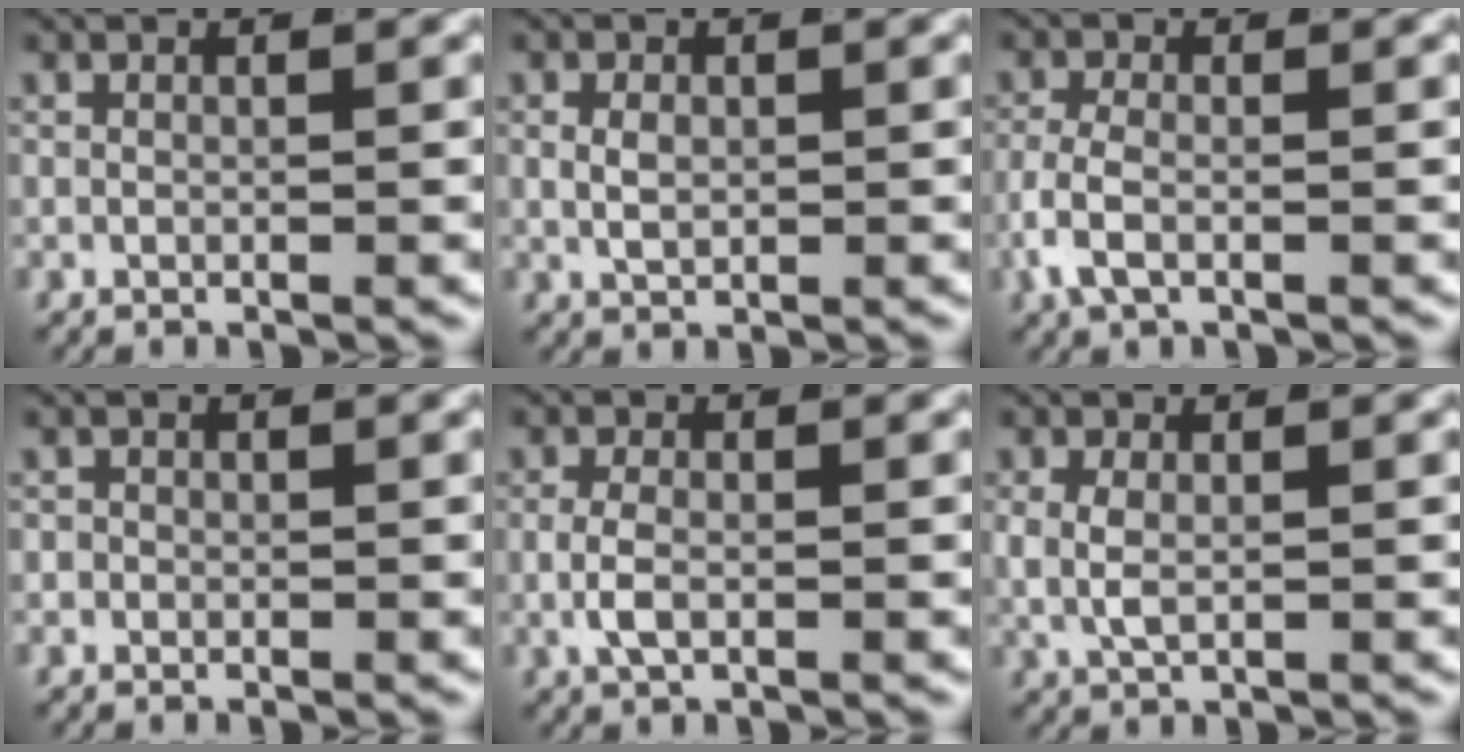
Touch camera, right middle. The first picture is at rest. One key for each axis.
{"total": 1.5, "fx": 0.1, "fy": 0.9, "fz": 1.2, "tx": -0.024, "ty": -0.006, "tz": 0.009}
{"total": 2.8, "fx": -1.0, "fy": 1.2, "fz": 2.3, "tx": -0.060, "ty": -0.007, "tz": -0.016}
{"total": 0.6, "fx": -0.2, "fy": 0.5, "fz": 0.0, "tx": 0.003, "ty": -0.001, "tz": -0.005}
{"total": 1.9, "fx": -0.4, "fy": 0.7, "fz": 1.7, "tx": -0.038, "ty": -0.006, "tz": -0.005}
{"total": 2.5, "fx": 0.3, "fy": 1.4, "fz": 2.1, "tx": -0.050, "ty": -0.008, "tz": 0.014}